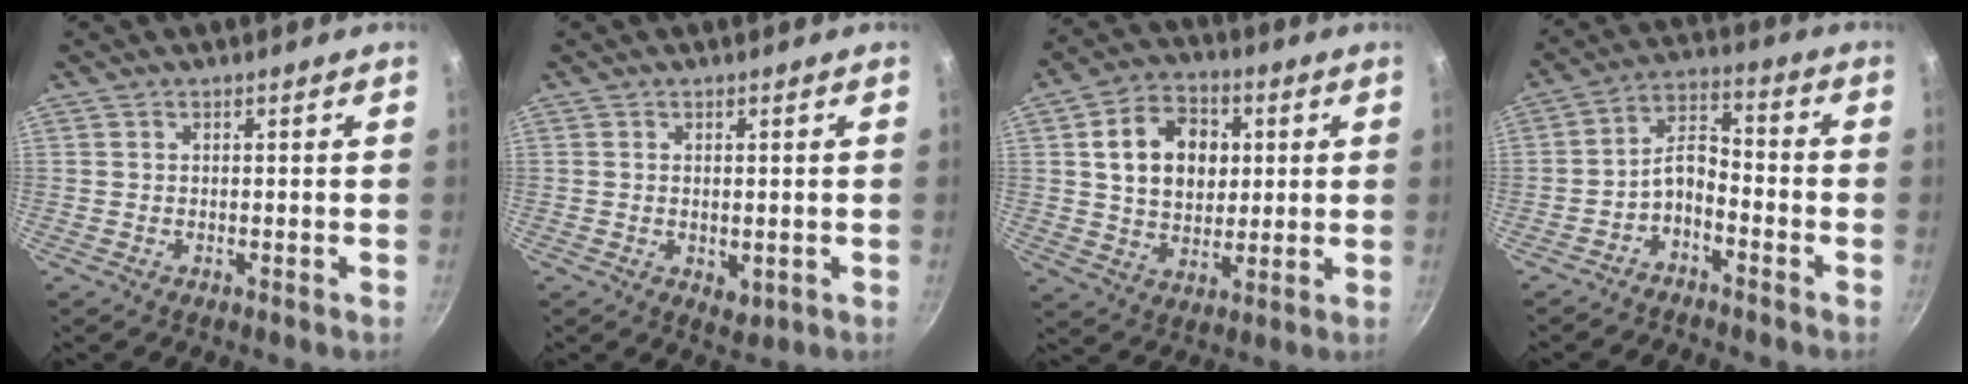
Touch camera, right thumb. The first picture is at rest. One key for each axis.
{"total": 2.5, "fx": -0.1, "fy": 1.6, "fz": 1.9, "tx": -0.028, "ty": -0.009, "tz": 0.000}
{"total": 13.7, "fx": 2.7, "fy": 10.3, "fz": 8.7, "tx": -0.110, "ty": 0.005, "tz": 0.042}
{"total": 6.4, "fx": -3.8, "fy": 3.4, "fz": 3.9, "tx": -0.066, "ty": 0.059, "tz": -0.072}